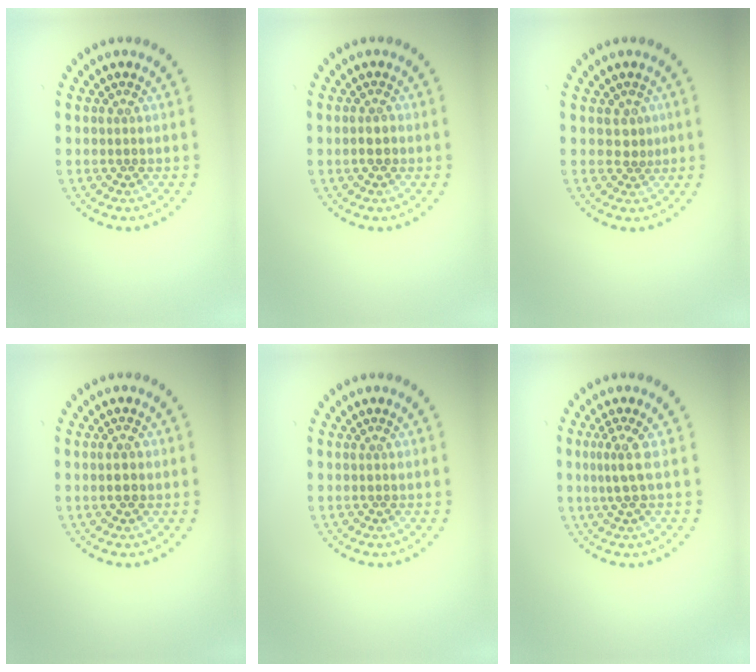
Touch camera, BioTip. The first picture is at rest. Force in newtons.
{"total": 1.1, "press": 1.1, "slide": 0.4}
{"total": 1.2, "press": 0.9, "slide": 0.8}
{"total": 1.0, "press": 1.0, "slide": 0.1}
{"total": 0.0}
{"total": 2.3, "press": 1.5, "slide": 1.7}